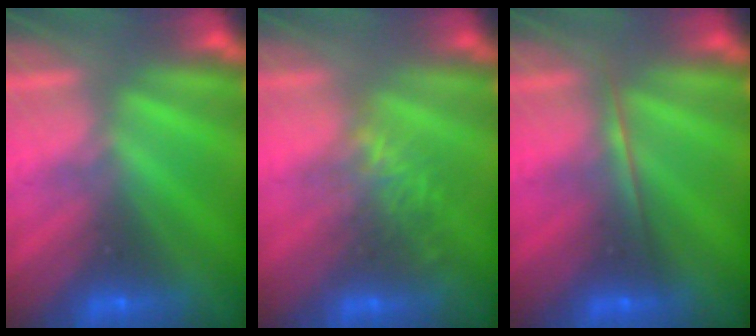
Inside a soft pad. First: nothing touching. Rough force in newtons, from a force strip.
{"total": 3.7}
{"total": 1.7}